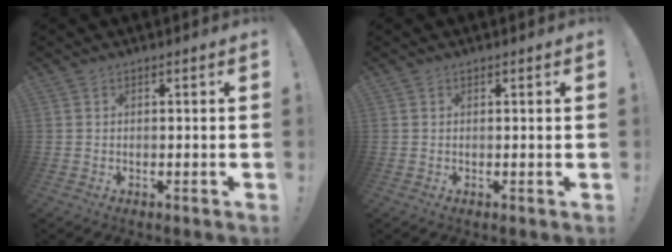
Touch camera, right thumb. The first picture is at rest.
{"total": 0.0}